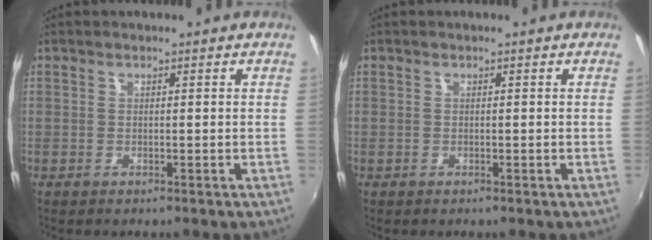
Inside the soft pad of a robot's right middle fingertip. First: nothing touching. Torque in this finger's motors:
{"motor_torque": [0.66, -0.46, 0.08, -0.02]}